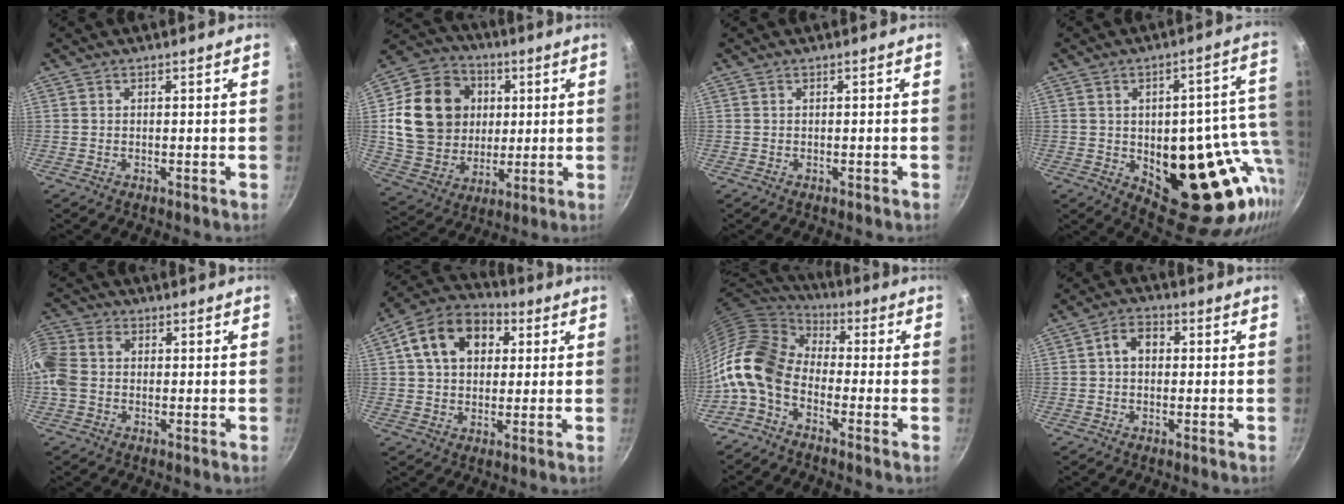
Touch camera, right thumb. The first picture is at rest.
{"total": 20.7, "force": [3.2, 17.1, 11.2], "torque": [-0.181, 0.005, 0.066]}
{"total": 0.0}
{"total": 24.4, "force": [-3.2, 12.6, 20.7], "torque": [-0.206, -0.012, -0.020]}
{"total": 11.5, "force": [-0.3, 9.2, 6.9], "torque": [-0.157, 0.030, -0.023]}
{"total": 14.4, "force": [4.2, 10.4, 9.1], "torque": [-0.132, 0.021, 0.053]}
{"total": 15.2, "force": [-3.6, 9.9, 10.9], "torque": [-0.193, 0.044, -0.098]}
{"total": 5.2, "force": [0.6, 3.8, 3.4], "torque": [-0.037, 0.013, 0.000]}